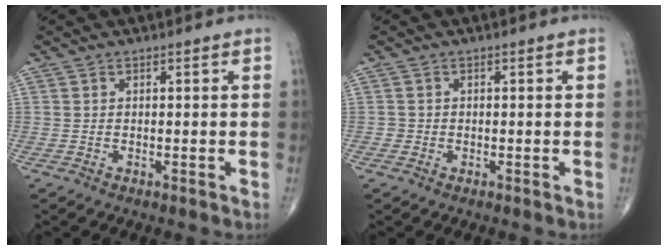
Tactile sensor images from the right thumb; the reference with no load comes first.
{"total": 0.9, "force": [-0.3, 0.9, 0.0], "torque": [0.004, 0.005, -0.006]}